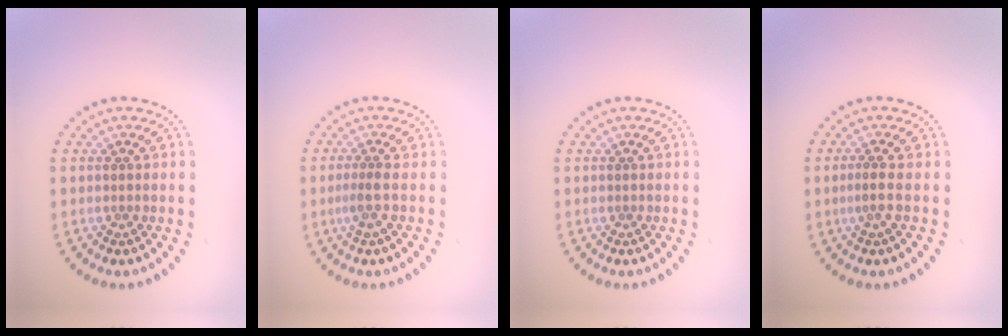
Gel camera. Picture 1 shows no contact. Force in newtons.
{"total": 1.7, "press": 1.2, "slide": 1.2}
{"total": 0.0}
{"total": 1.2, "press": 0.8, "slide": 0.8}